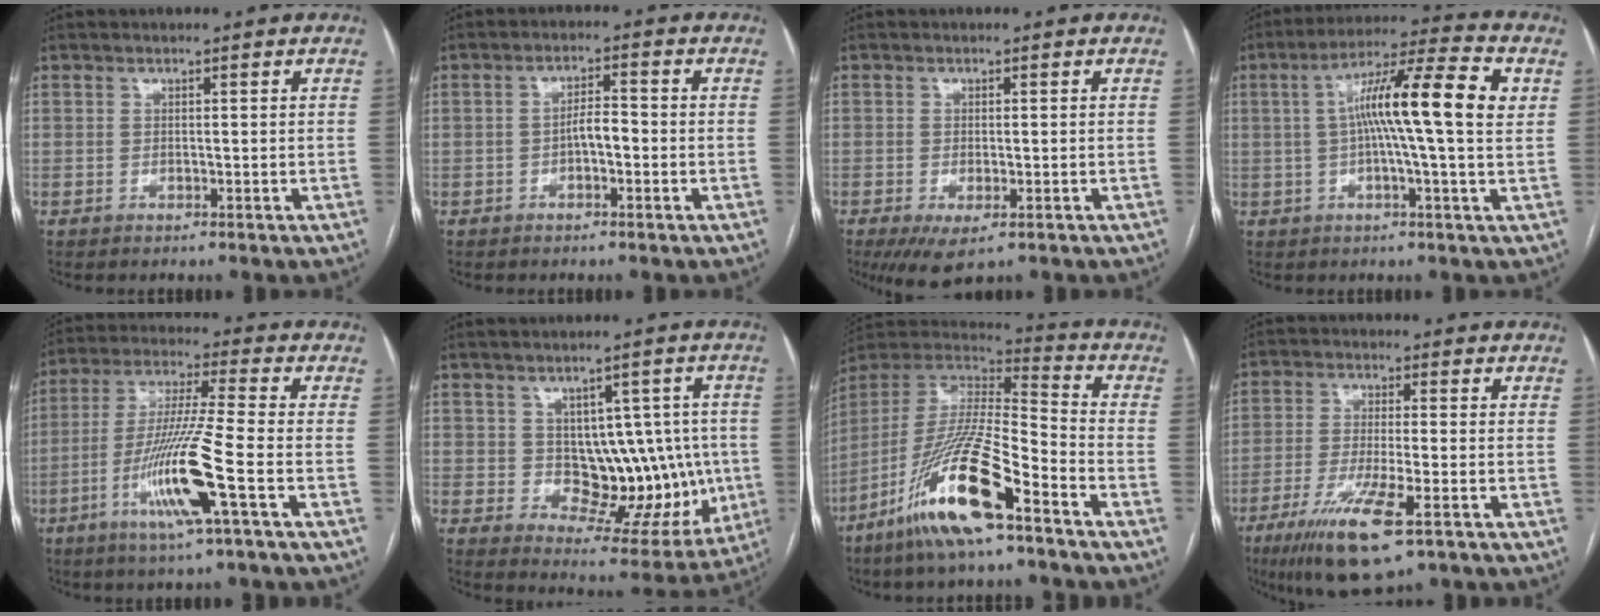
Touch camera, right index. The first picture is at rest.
{"total": 3.1, "force": [-0.9, 1.0, 2.8], "torque": [-0.045, 0.008, -0.014]}
{"total": 5.2, "force": [-2.9, 1.7, 3.9], "torque": [-0.062, -0.013, -0.040]}
{"total": 14.2, "force": [2.1, 0.4, 14.0], "torque": [-0.234, 0.028, 0.026]}
{"total": 13.1, "force": [-4.9, -1.1, 12.1], "torque": [-0.242, -0.016, -0.098]}
{"total": 12.8, "force": [-0.2, 7.6, 10.4], "torque": [-0.111, 0.021, 0.022]}
{"total": 18.4, "force": [-10.8, 2.0, 14.7], "torque": [-0.324, -0.032, -0.209]}
{"total": 11.8, "force": [-6.4, 1.5, 9.8], "torque": [-0.185, -0.032, -0.109]}